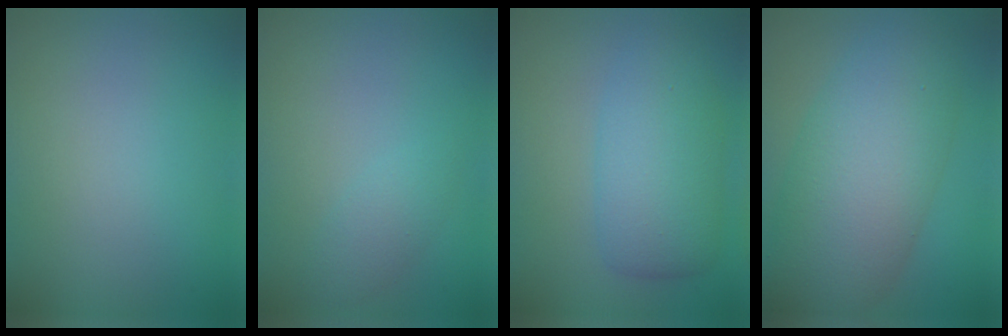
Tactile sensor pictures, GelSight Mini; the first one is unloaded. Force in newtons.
{"total": 1.6, "press": 1.6, "slide": 0.0}
{"total": 5.4, "press": 5.4, "slide": 0.3}
{"total": 9.6, "press": 9.6, "slide": 0.5}